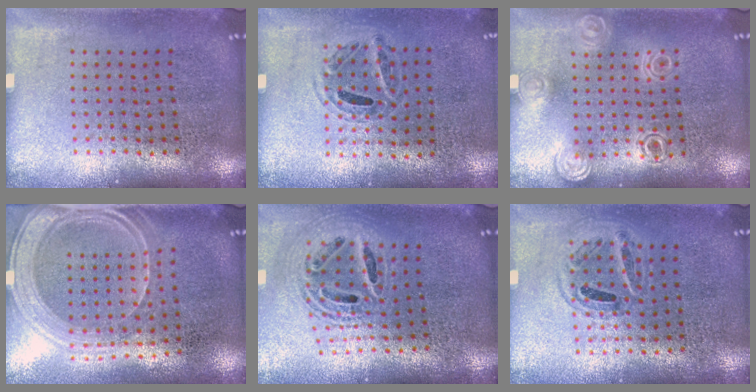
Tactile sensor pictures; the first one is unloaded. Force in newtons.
{"total": 1.0, "press": 0.7, "slide": 0.7}
{"total": 1.3, "press": 1.2, "slide": 0.4}
{"total": 1.9, "press": 1.7, "slide": 0.9}
{"total": 2.1, "press": 1.7, "slide": 1.2}
{"total": 0.9, "press": 0.9, "slide": 0.1}